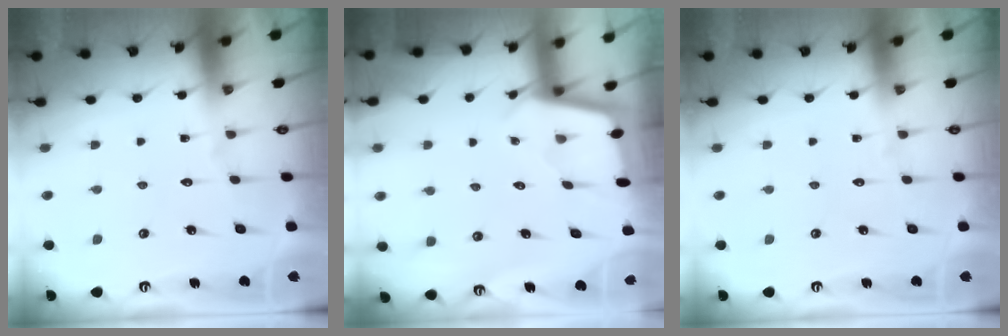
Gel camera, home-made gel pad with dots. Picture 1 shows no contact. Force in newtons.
{"total": 1.8, "press": 1.8, "slide": 0.2}
{"total": 0.0}